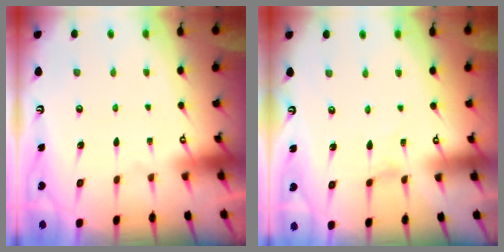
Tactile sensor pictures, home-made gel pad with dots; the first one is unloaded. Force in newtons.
{"total": 0.0}